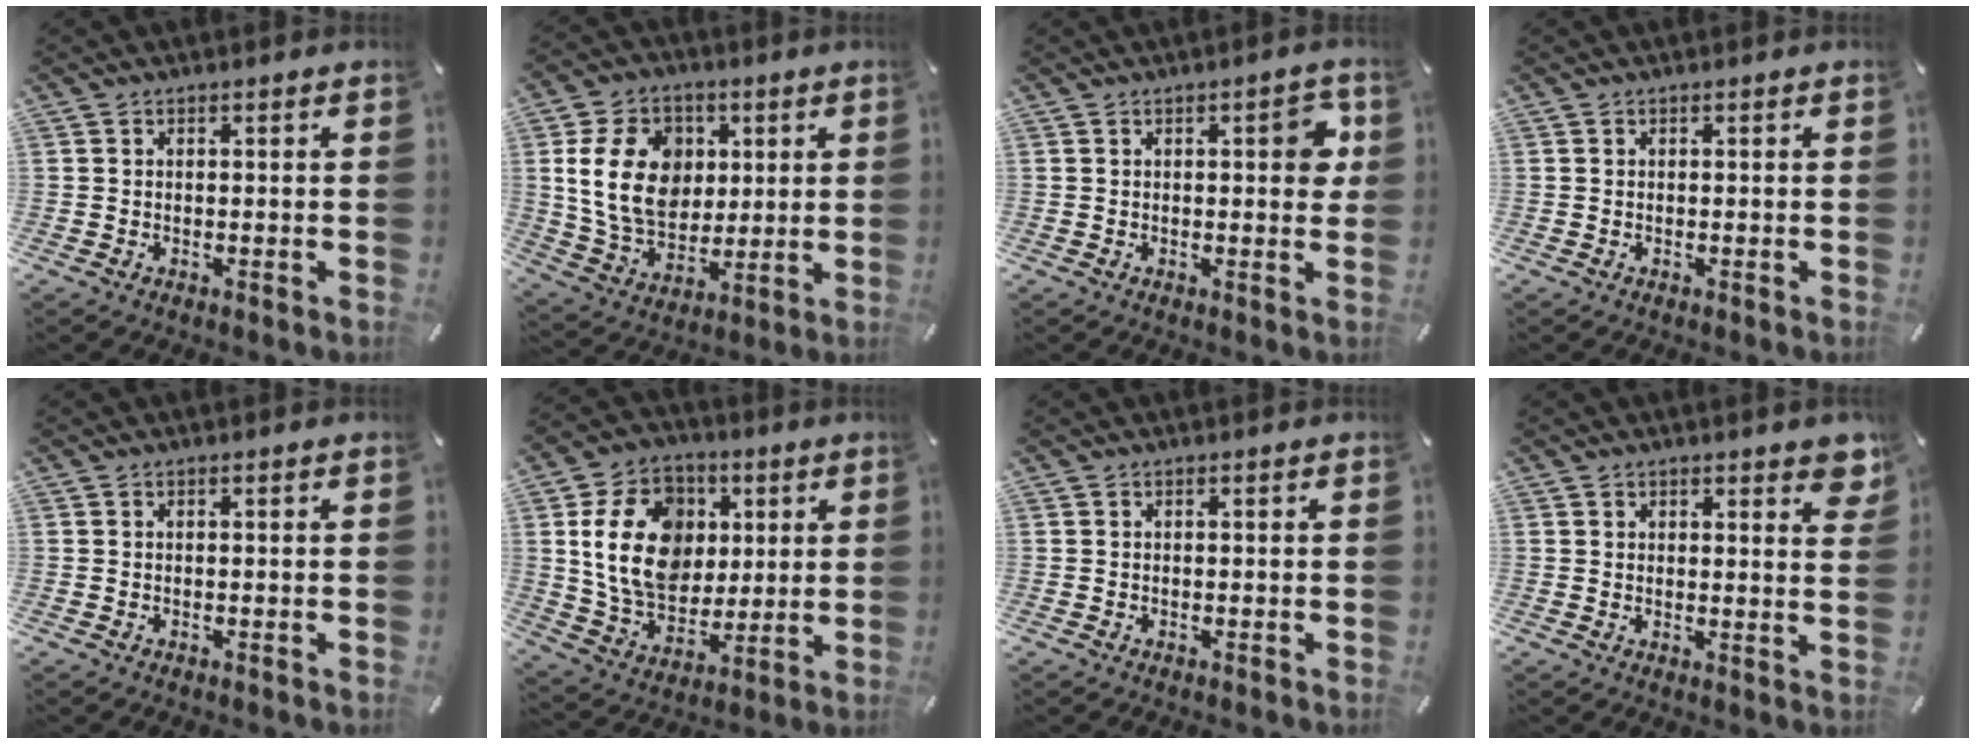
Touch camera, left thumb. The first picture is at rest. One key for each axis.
{"total": 15.8, "fx": 2.5, "fy": 12.4, "fz": 9.5, "tx": -0.189, "ty": 0.010, "tz": 0.044}
{"total": 6.0, "fx": 1.4, "fy": 2.5, "fz": 5.2, "tx": -0.061, "ty": -0.005, "tz": 0.015}
{"total": 0.0}
{"total": 0.0}
{"total": 18.3, "fx": 3.0, "fy": 14.5, "fz": 10.7, "tx": -0.206, "ty": 0.004, "tz": 0.055}
{"total": 0.0}
{"total": 3.8, "fx": 2.6, "fy": 1.7, "fz": 2.0, "tx": -0.014, "ty": -0.011, "tz": 0.041}